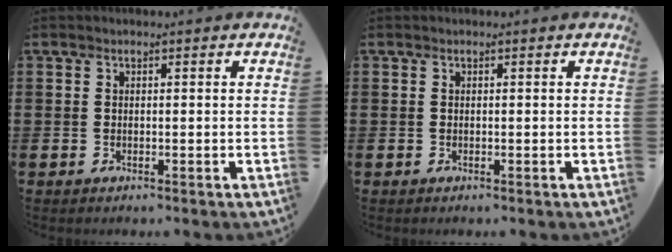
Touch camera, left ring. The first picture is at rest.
{"total": 0.0}